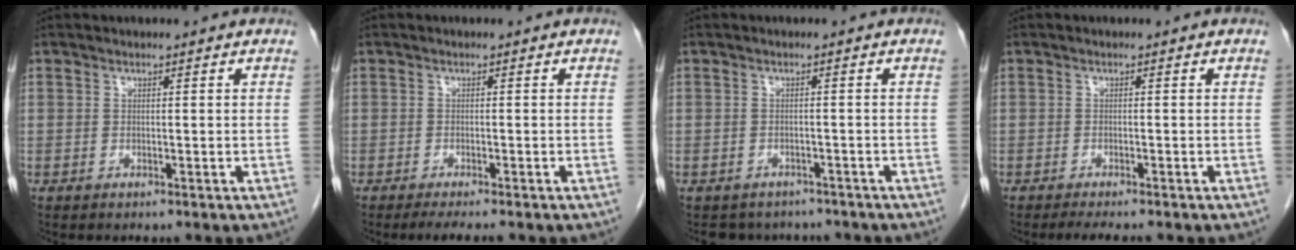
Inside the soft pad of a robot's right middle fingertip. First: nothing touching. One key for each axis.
{"total": 3.3, "fx": -2.7, "fy": 0.2, "fz": 1.9, "tx": -0.027, "ty": -0.006, "tz": -0.040}
{"total": 5.6, "fx": -4.9, "fy": 2.7, "fz": 0.2, "tx": 0.005, "ty": 0.007, "tz": -0.058}
{"total": 3.9, "fx": -3.3, "fy": 0.6, "fz": 2.1, "tx": -0.026, "ty": -0.007, "tz": -0.045}